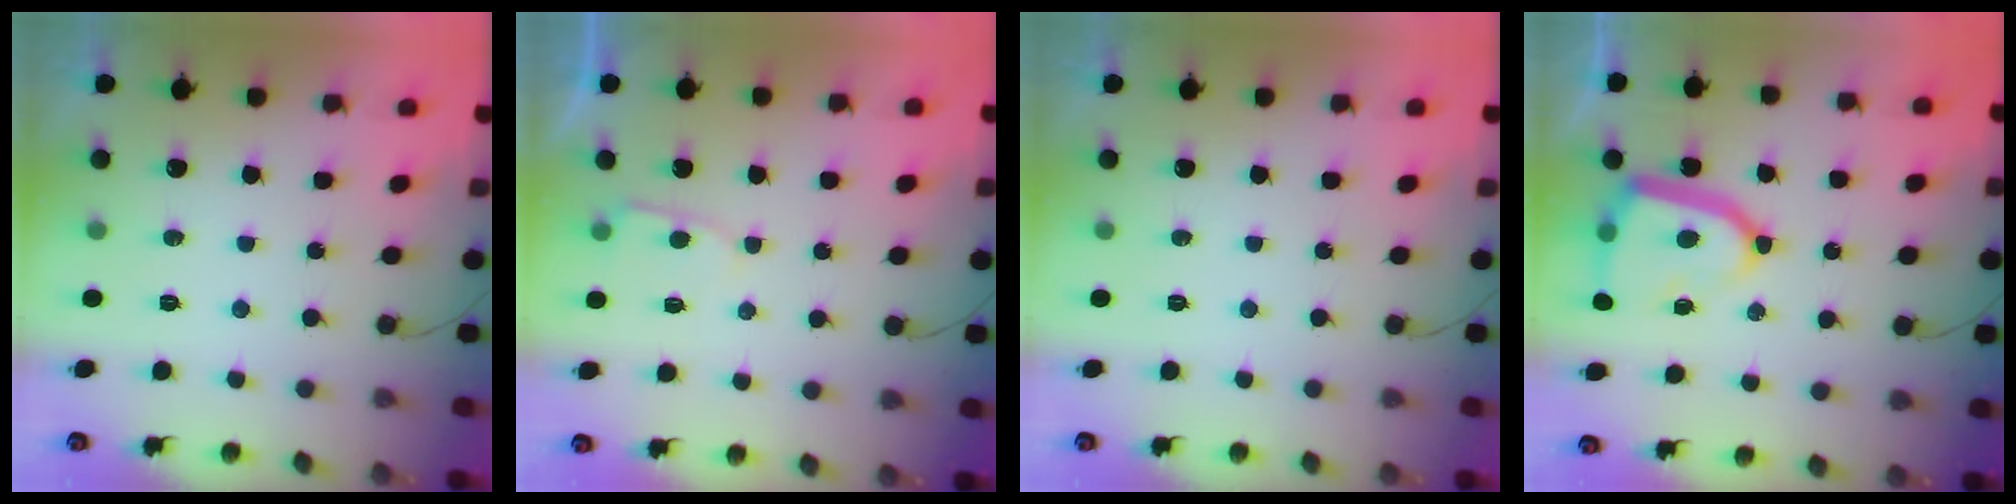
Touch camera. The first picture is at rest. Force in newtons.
{"total": 3.0, "press": 2.9, "slide": 0.3}
{"total": 0.0}
{"total": 13.4, "press": 13.3, "slide": 1.7}